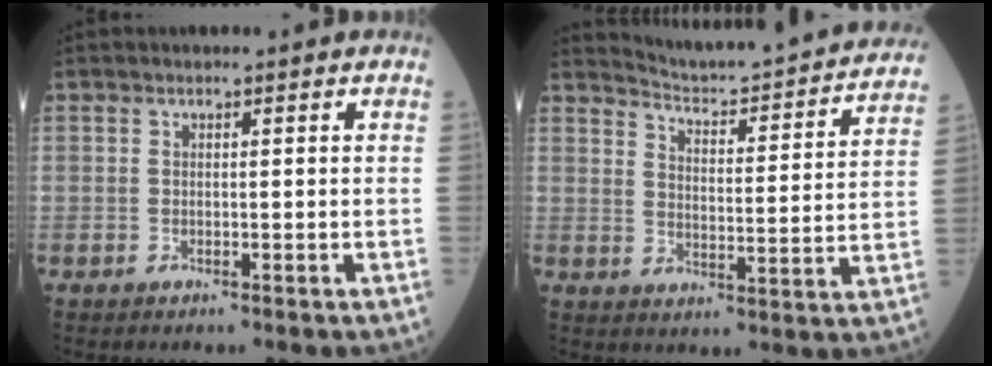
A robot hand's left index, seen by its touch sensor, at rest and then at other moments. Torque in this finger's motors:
{"motor_torque": [0.43, -0.68, 0.00, 0.01]}